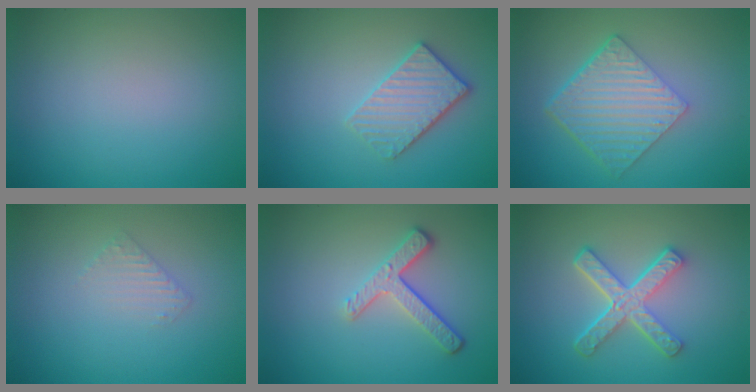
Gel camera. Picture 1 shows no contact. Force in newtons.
{"total": 3.3, "press": 3.1, "slide": 1.0}
{"total": 6.3, "press": 4.3, "slide": 4.6}
{"total": 1.3, "press": 1.3, "slide": 0.3}
{"total": 3.4, "press": 2.7, "slide": 2.2}
{"total": 5.2, "press": 3.6, "slide": 3.7}